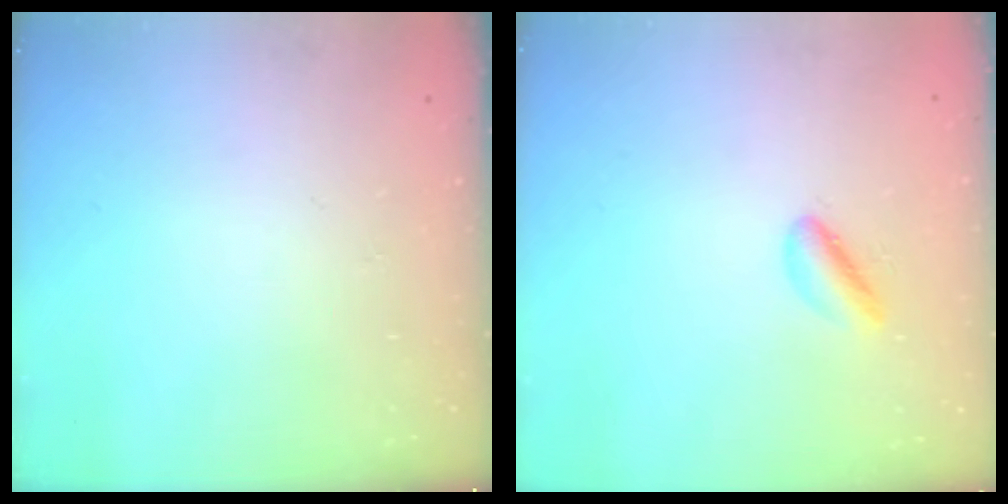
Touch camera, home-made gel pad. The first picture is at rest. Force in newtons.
{"total": 3.8, "press": 3.5, "slide": 1.4}